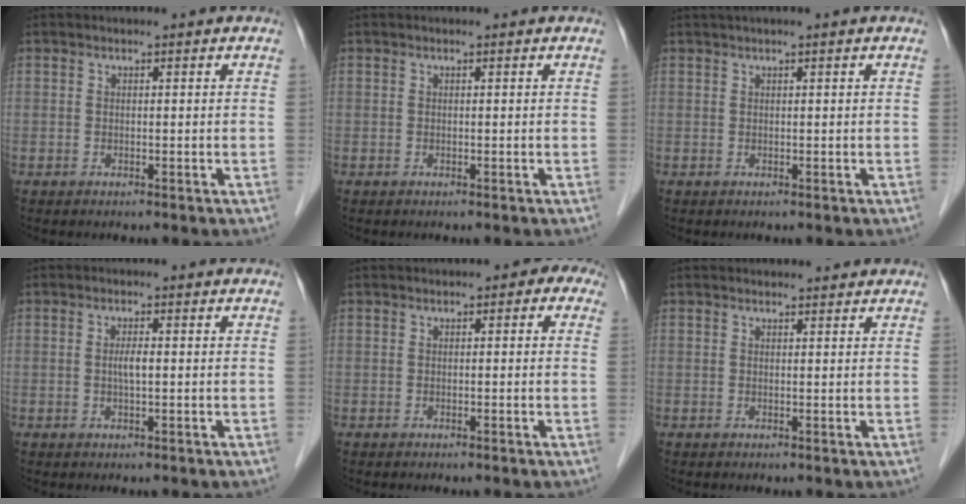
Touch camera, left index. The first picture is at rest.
{"total": 0.0}
{"total": 1.3, "force": [0.8, -0.2, 1.0], "torque": [-0.026, 0.015, 0.019]}
{"total": 1.9, "force": [-0.1, 0.3, 1.9], "torque": [-0.039, 0.001, -0.001]}
{"total": 2.4, "force": [0.5, 1.4, 1.8], "torque": [-0.006, 0.016, -0.007]}
{"total": 3.3, "force": [3.2, 0.7, 0.5], "torque": [-0.008, 0.018, 0.036]}